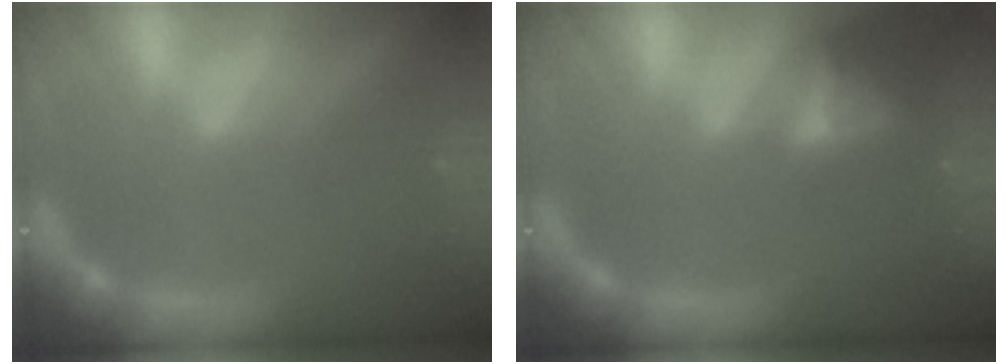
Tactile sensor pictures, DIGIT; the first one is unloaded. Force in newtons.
{"total": 5.5}